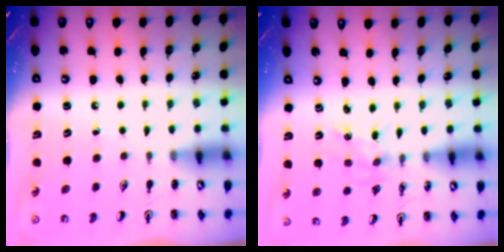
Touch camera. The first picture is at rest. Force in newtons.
{"total": 0.7, "press": 0.7, "slide": 0.1}